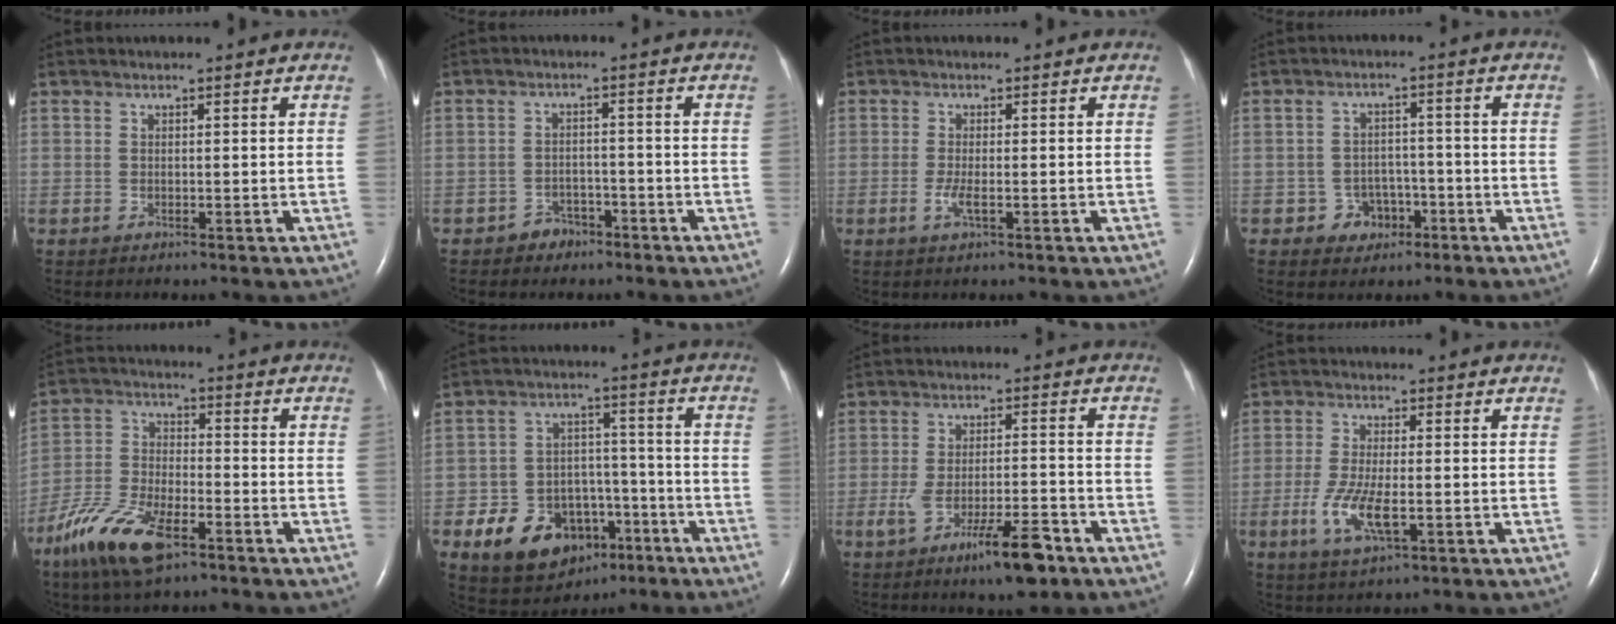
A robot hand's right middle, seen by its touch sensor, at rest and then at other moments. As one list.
[{"total": 3.0, "force": [-2.2, 2.1, 0.3], "torque": [-0.009, 0.009, -0.032]}, {"total": 1.9, "force": [-0.6, 0.2, 1.8], "torque": [-0.042, -0.005, -0.013]}, {"total": 4.3, "force": [-2.0, 3.7, 0.7], "torque": [-0.003, 0.014, -0.022]}, {"total": 12.1, "force": [-7.3, 4.1, 8.7], "torque": [-0.193, -0.014, -0.138]}, {"total": 12.5, "force": [-6.2, 8.6, 6.6], "torque": [-0.115, 0.021, -0.086]}, {"total": 9.4, "force": [-5.5, 1.8, 7.5], "torque": [-0.133, -0.006, -0.083]}, {"total": 6.8, "force": [-2.0, 1.9, 6.2], "torque": [-0.135, -0.012, -0.034]}]